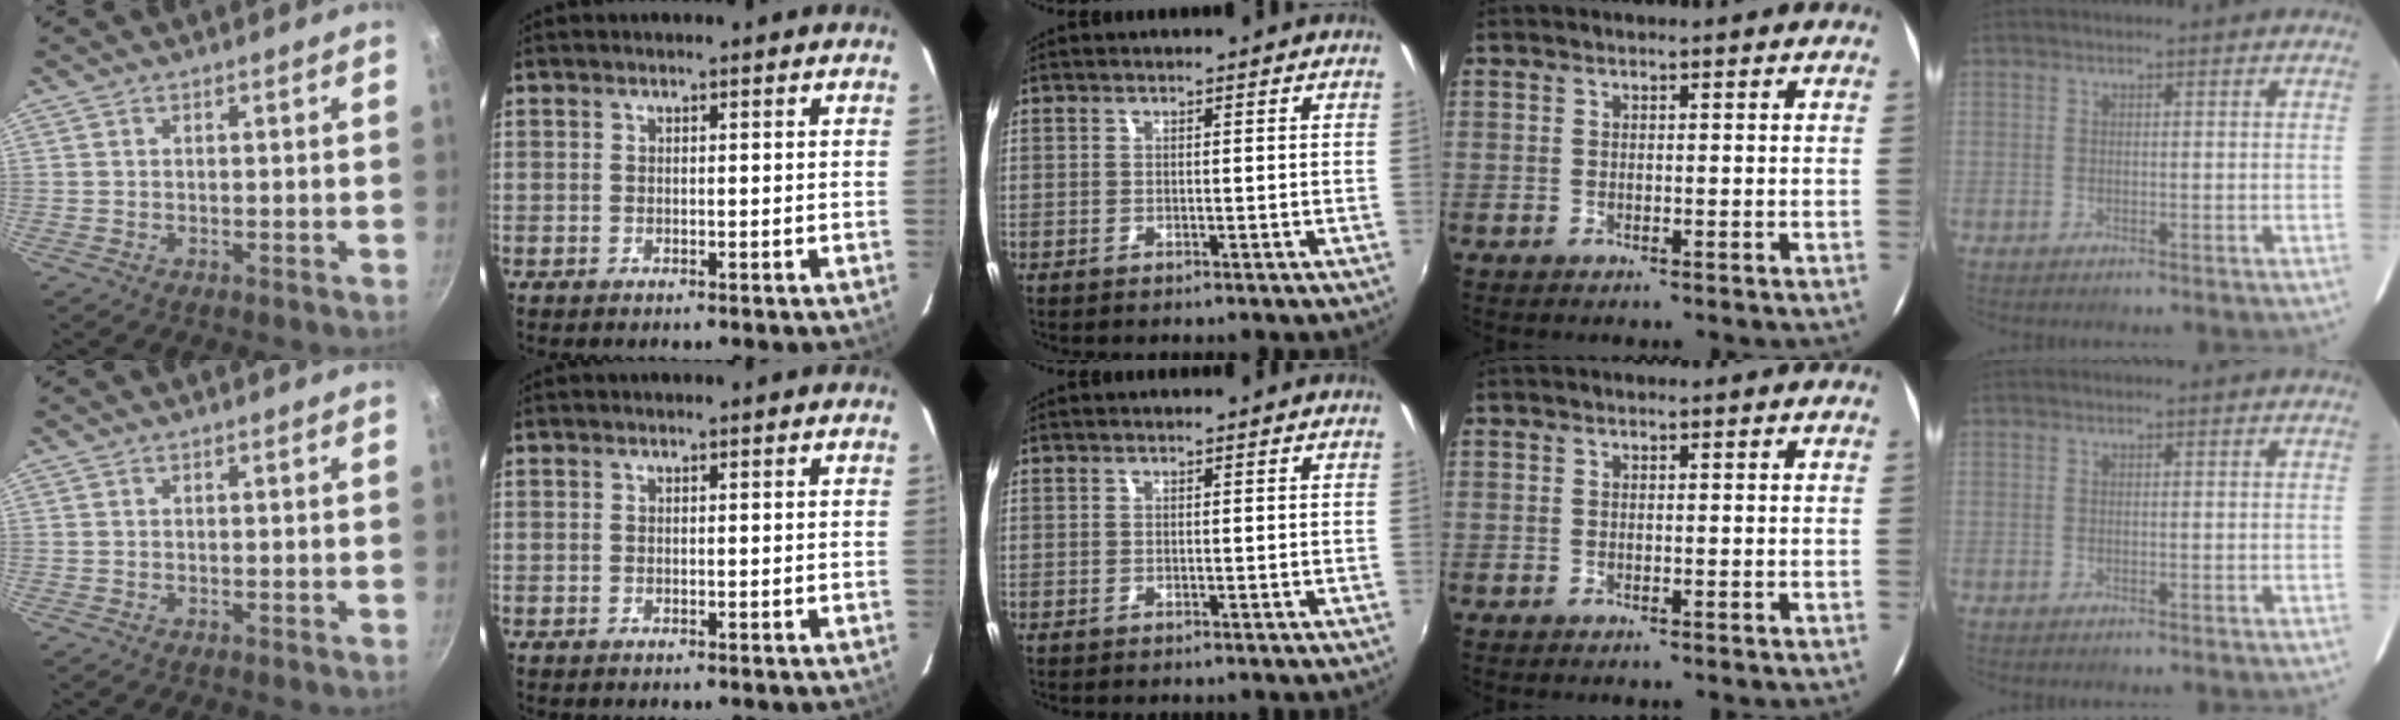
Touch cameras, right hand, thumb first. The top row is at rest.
{}